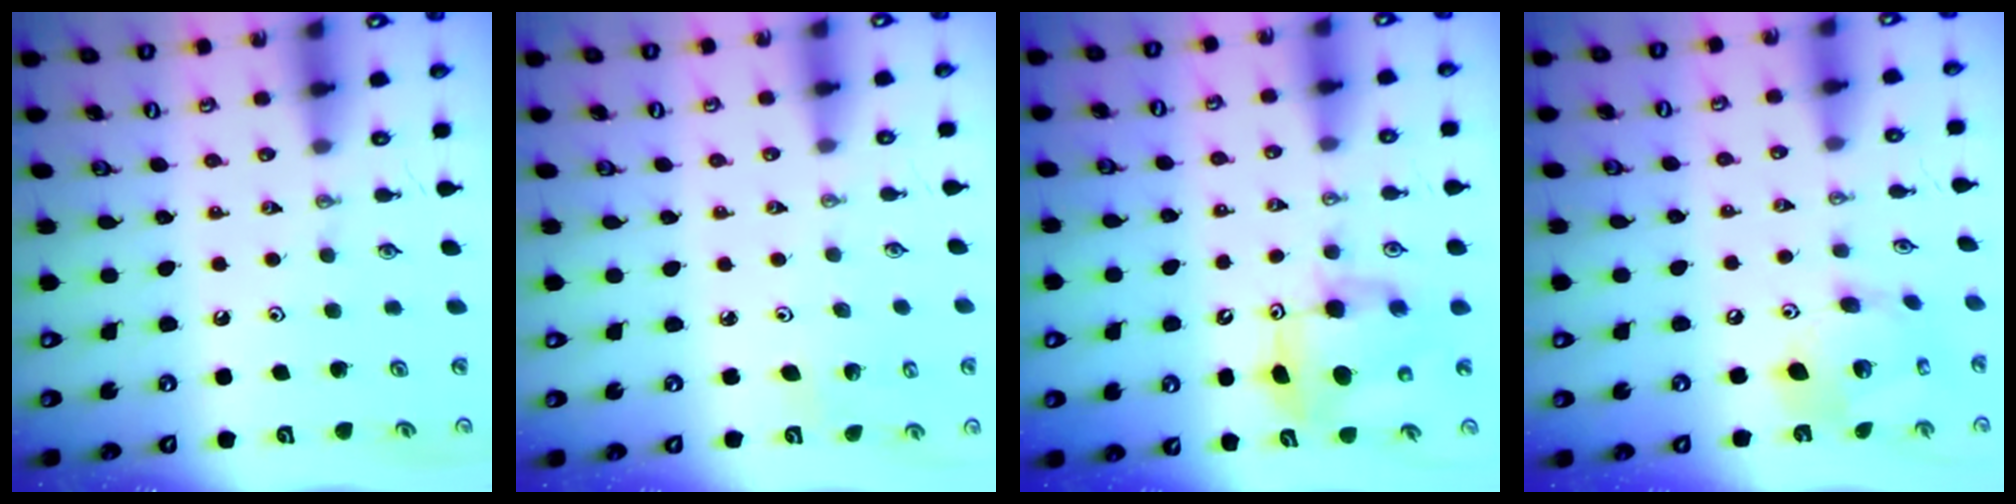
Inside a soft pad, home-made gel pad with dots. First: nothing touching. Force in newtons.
{"total": 2.8, "press": 2.8, "slide": 0.2}
{"total": 8.0, "press": 8.0, "slide": 0.8}
{"total": 14.8, "press": 14.7, "slide": 1.5}